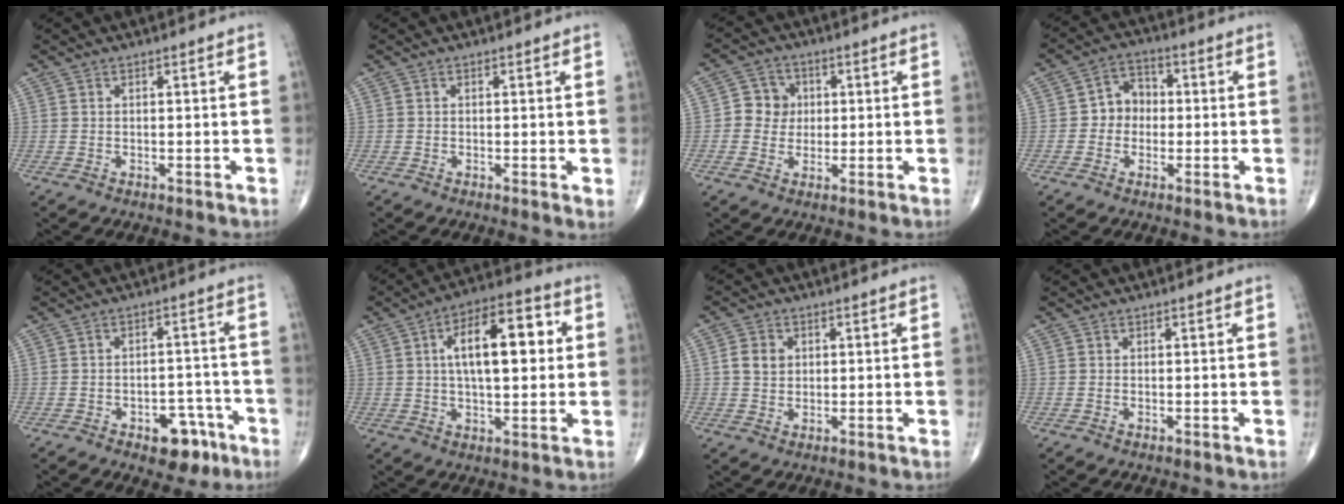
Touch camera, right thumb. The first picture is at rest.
{"total": 1.2, "force": [-0.1, 0.3, 1.2], "torque": [-0.018, -0.005, -0.005]}
{"total": 5.6, "force": [0.4, 5.3, 1.9], "torque": [0.002, 0.008, 0.000]}
{"total": 6.1, "force": [-0.4, 5.2, 3.2], "torque": [-0.024, 0.024, -0.022]}
{"total": 7.7, "force": [-4.2, 4.6, 4.6], "torque": [-0.030, 0.037, -0.052]}
{"total": 15.2, "force": [2.8, 6.8, 13.3], "torque": [-0.190, 0.017, 0.040]}
{"total": 4.2, "force": [0.8, 3.5, 2.3], "torque": [-0.029, 0.000, 0.013]}
{"total": 0.0}